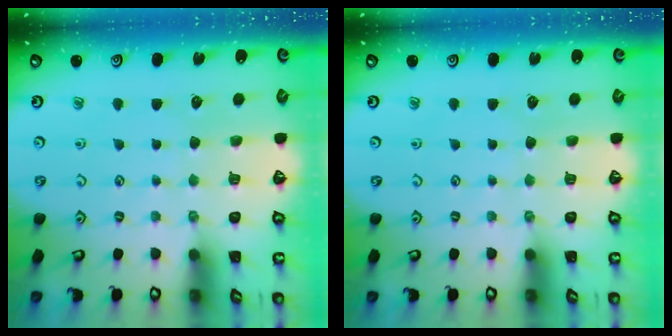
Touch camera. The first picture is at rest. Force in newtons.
{"total": 0.0}